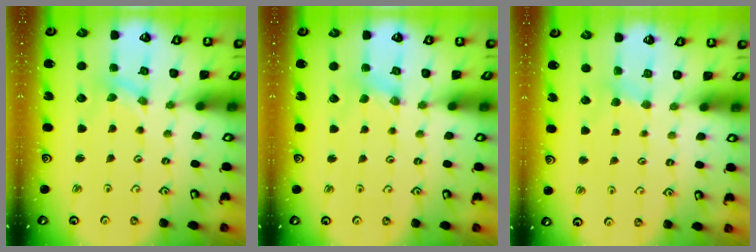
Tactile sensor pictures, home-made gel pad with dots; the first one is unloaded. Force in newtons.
{"total": 1.1, "press": 1.1, "slide": 0.2}
{"total": 2.3, "press": 2.2, "slide": 0.4}